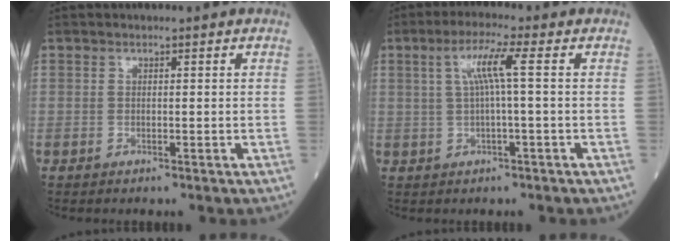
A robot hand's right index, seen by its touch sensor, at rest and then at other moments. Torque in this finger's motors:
{"motor_torque": [0.77, 0.27, 0.33, 0.11]}